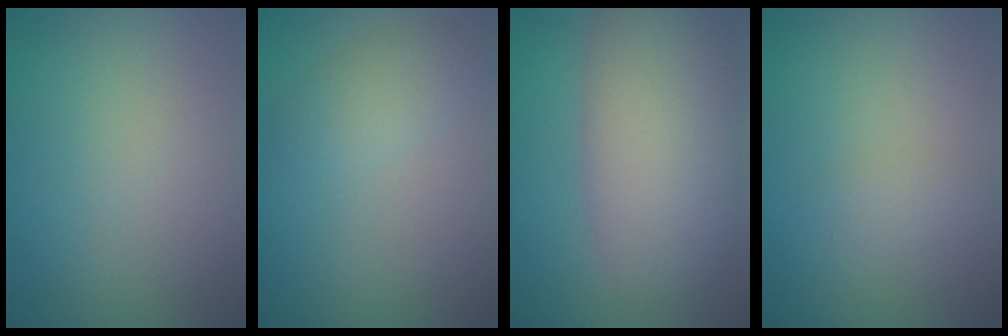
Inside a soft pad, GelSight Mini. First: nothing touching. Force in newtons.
{"total": 2.2, "press": 2.2, "slide": 0.1}
{"total": 9.1, "press": 9.1, "slide": 0.3}
{"total": 1.3, "press": 1.3, "slide": 0.0}